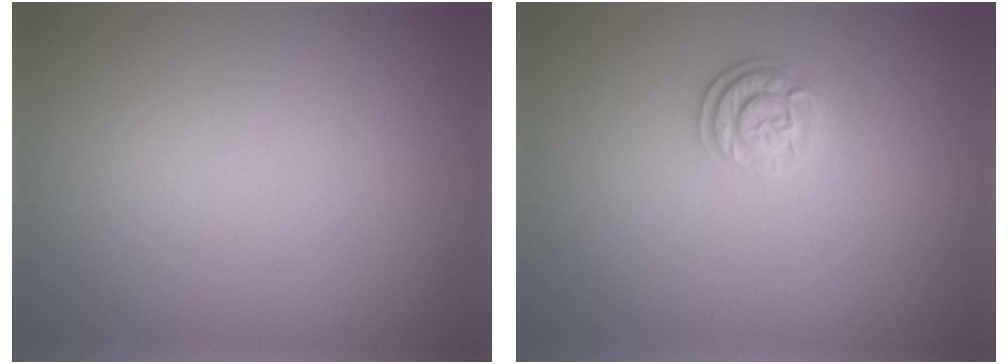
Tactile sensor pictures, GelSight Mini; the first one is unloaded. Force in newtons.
{"total": 2.3, "press": 1.8, "slide": 1.4}